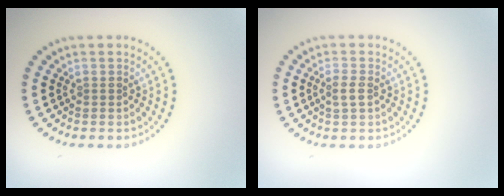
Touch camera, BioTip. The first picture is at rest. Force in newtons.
{"total": 1.4, "press": 1.3, "slide": 0.3}